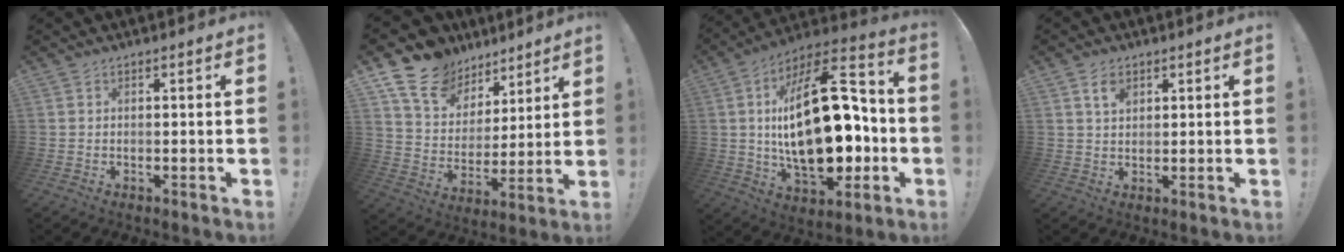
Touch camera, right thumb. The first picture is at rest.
{"total": 15.4, "force": [10.4, 10.2, 4.9], "torque": [-0.087, -0.066, 0.204]}
{"total": 31.8, "force": [-1.2, 16.2, 27.4], "torque": [-0.484, 0.011, -0.016]}
{"total": 4.3, "force": [2.2, 2.6, 2.7], "torque": [-0.037, -0.006, 0.038]}